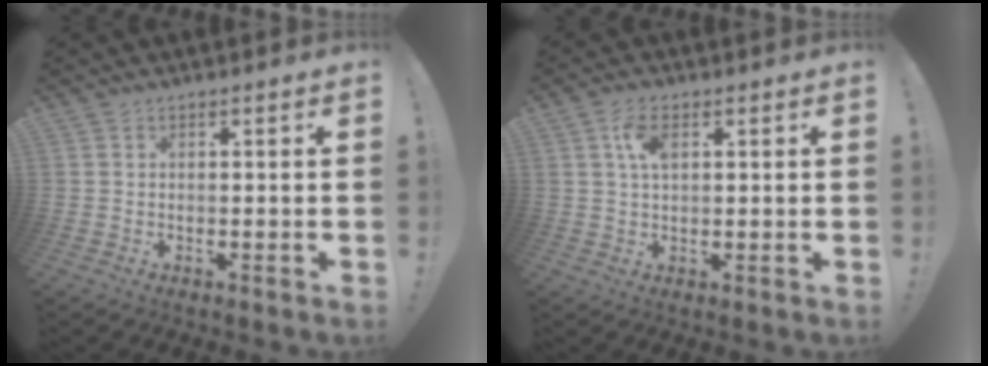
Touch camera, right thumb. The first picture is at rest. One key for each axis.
{"total": 5.7, "fx": 1.8, "fy": 3.1, "fz": 4.4, "tx": -0.076, "ty": 0.002, "tz": 0.031}